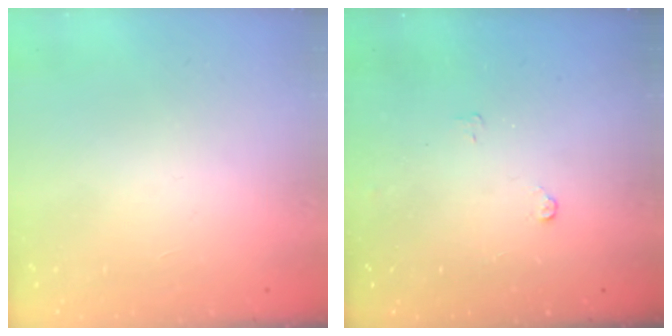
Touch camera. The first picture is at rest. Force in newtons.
{"total": 3.3, "press": 3.3, "slide": 0.4}